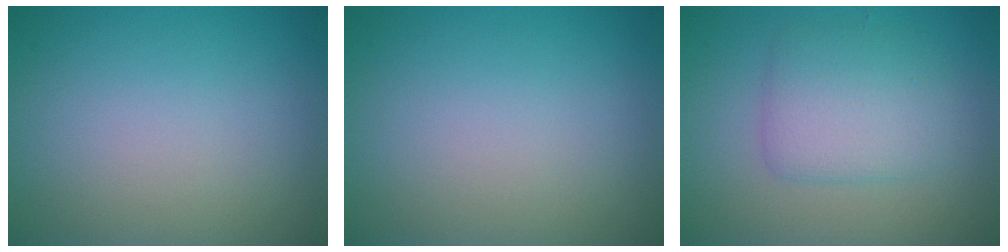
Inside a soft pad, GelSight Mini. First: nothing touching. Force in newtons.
{"total": 0.0}
{"total": 3.8, "press": 3.8, "slide": 0.2}